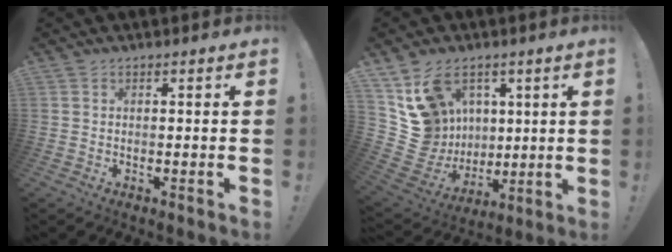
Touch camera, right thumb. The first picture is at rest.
{"total": 17.0, "force": [6.9, 13.9, 6.9], "torque": [-0.141, -0.034, 0.157]}